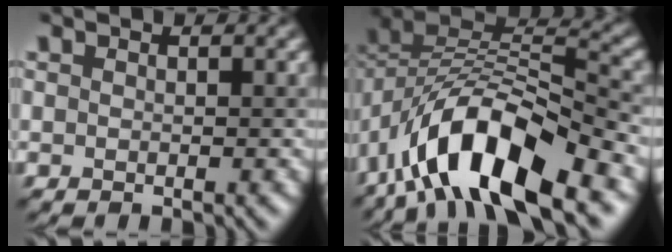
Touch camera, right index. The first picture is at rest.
{"total": 12.0, "force": [-6.6, 5.3, 8.6], "torque": [-0.144, 0.015, -0.128]}